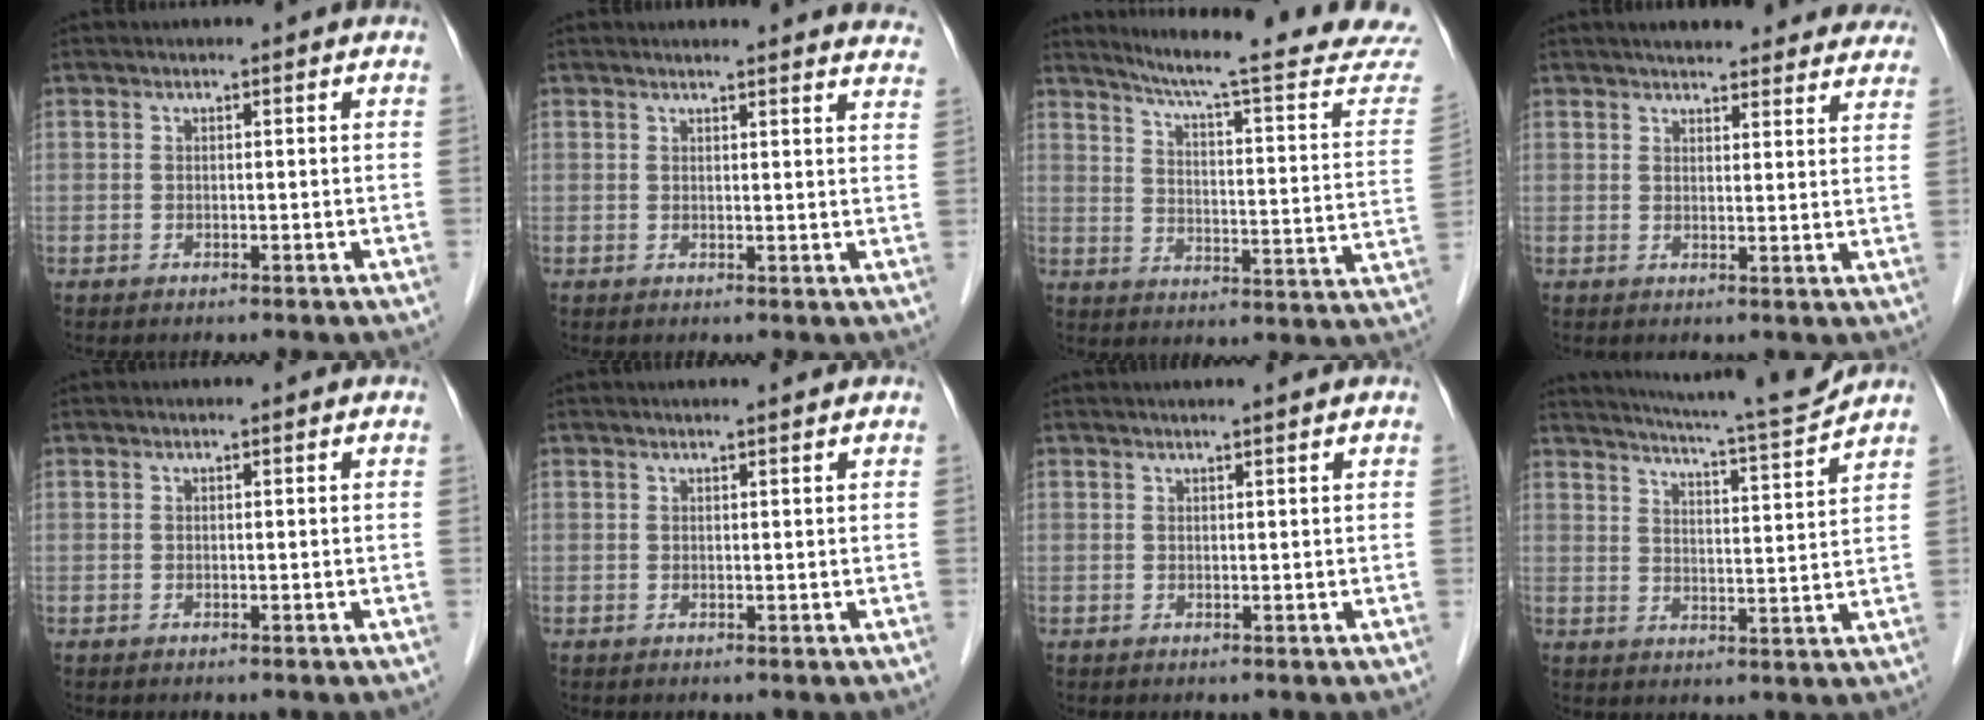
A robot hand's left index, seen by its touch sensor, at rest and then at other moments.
{"total": 12.7, "force": [12.5, 1.1, 2.5], "torque": [-0.005, -0.041, 0.111]}
{"total": 22.8, "force": [21.0, -0.4, 8.7], "torque": [-0.128, -0.090, 0.260]}
{"total": 18.1, "force": [16.4, 4.3, 6.1], "torque": [-0.059, 0.011, 0.187]}
{"total": 0.0}
{"total": 1.6, "force": [1.5, -0.3, 0.5], "torque": [-0.010, 0.004, 0.022]}
{"total": 2.7, "force": [2.4, -0.4, 1.1], "torque": [-0.014, 0.012, 0.034]}
{"total": 11.8, "force": [11.1, -1.7, 3.7], "torque": [-0.068, -0.025, 0.158]}